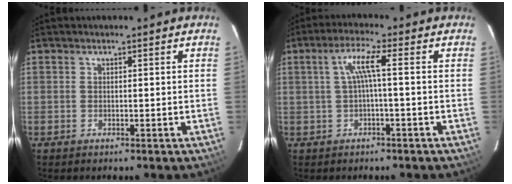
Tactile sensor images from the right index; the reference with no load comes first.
{"total": 4.2, "force": [-0.2, -0.2, 4.2], "torque": [-0.083, 0.004, -0.002]}